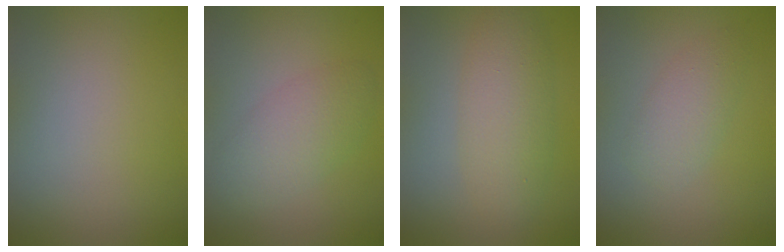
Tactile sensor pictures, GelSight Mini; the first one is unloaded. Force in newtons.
{"total": 3.8, "press": 3.8, "slide": 0.3}
{"total": 4.6, "press": 4.6, "slide": 0.2}
{"total": 2.7, "press": 2.7, "slide": 0.1}